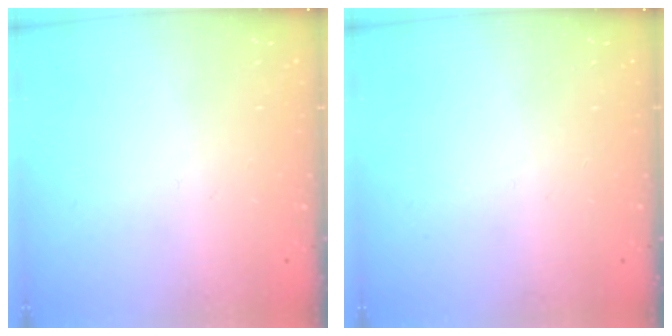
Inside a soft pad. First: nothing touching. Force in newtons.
{"total": 0.0}